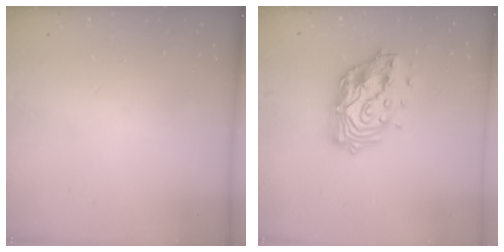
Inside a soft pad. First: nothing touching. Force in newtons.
{"total": 15.3, "press": 15.3, "slide": 1.2}